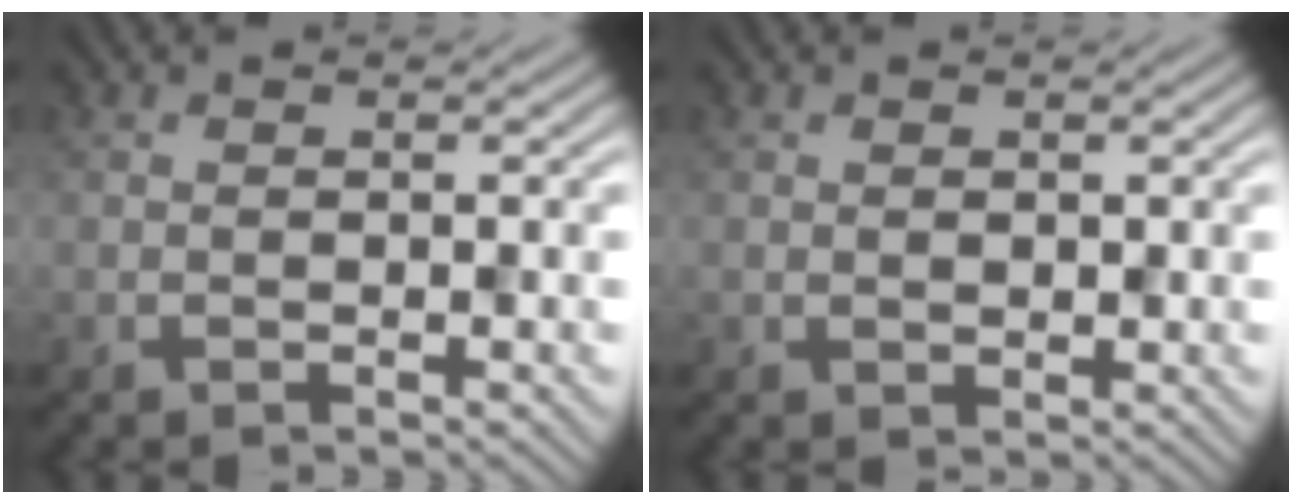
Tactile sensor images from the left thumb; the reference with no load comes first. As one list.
[{"total": 1.0, "force": [0.4, 0.9, -0.1], "torque": [0.004, -0.001, 0.015]}]